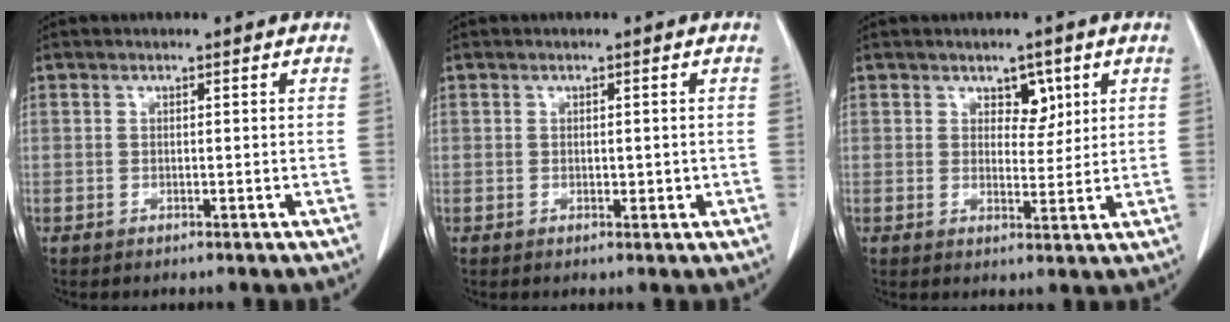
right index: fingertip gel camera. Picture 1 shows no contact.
{"total": 1.1, "force": [-0.1, 0.6, 0.9], "torque": [-0.014, -0.001, 0.000]}
{"total": 3.6, "force": [1.8, 2.2, 2.2], "torque": [-0.024, 0.001, 0.028]}